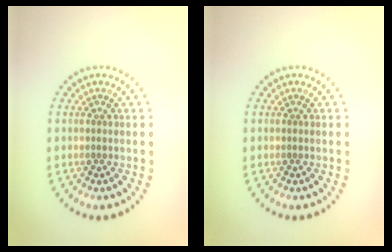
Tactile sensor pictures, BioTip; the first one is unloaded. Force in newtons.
{"total": 0.0}